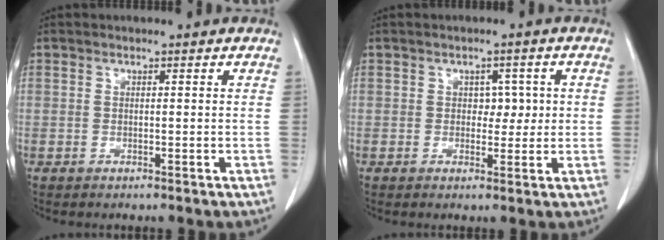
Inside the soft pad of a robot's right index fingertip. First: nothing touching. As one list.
[{"total": 3.1, "force": [0.4, 2.1, 2.3], "torque": [-0.020, 0.007, 0.006]}]